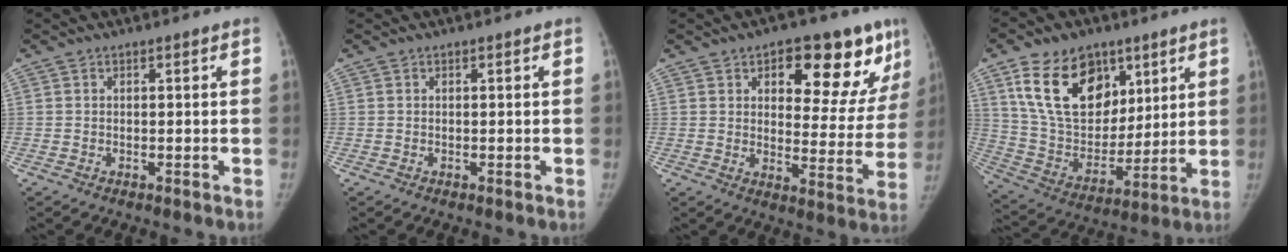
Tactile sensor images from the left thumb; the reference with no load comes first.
{"total": 0.0}
{"total": 19.2, "force": [10.0, 9.0, 13.7], "torque": [-0.116, -0.035, 0.133]}
{"total": 20.4, "force": [10.2, 13.6, 11.3], "torque": [-0.159, -0.040, 0.192]}